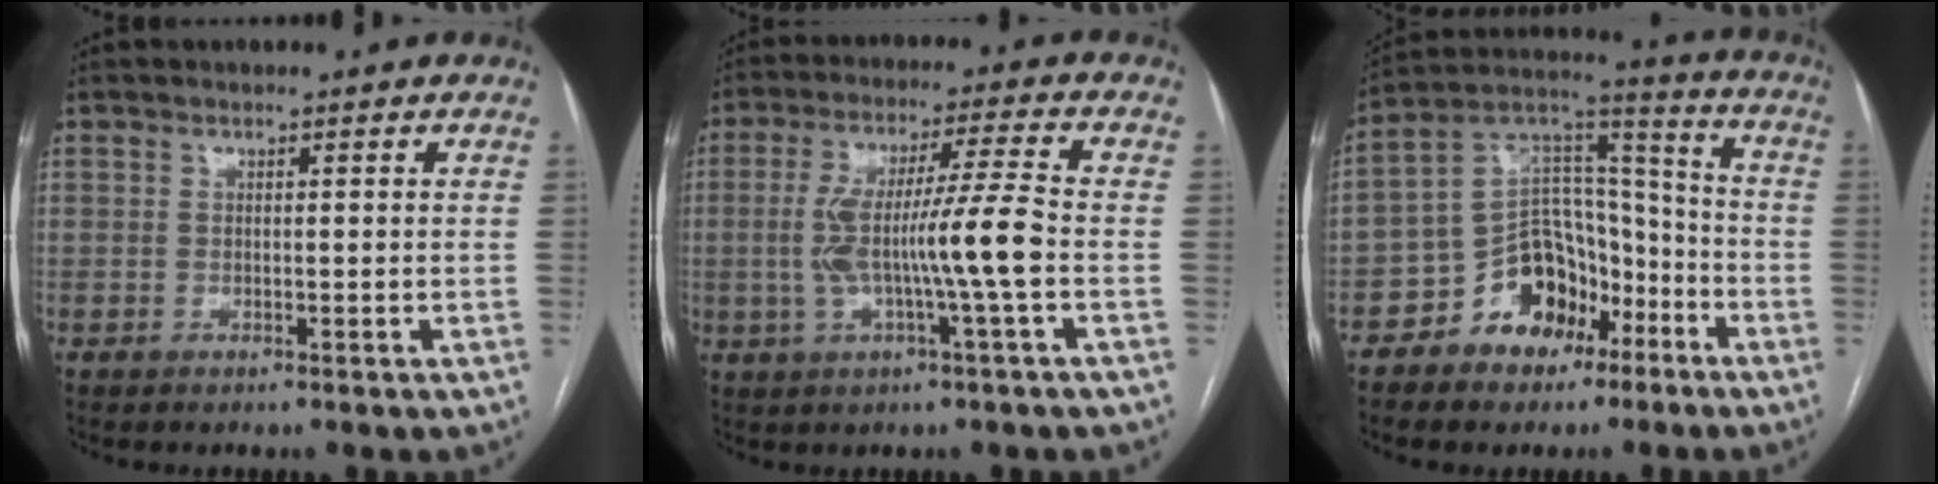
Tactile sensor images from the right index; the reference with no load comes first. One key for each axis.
{"total": 10.8, "fx": -1.6, "fy": -0.6, "fz": 10.6, "tx": -0.206, "ty": 0.011, "tz": -0.030}
{"total": 13.5, "fx": -7.4, "fy": 8.9, "fz": 7.0, "tx": -0.123, "ty": 0.046, "tz": -0.125}